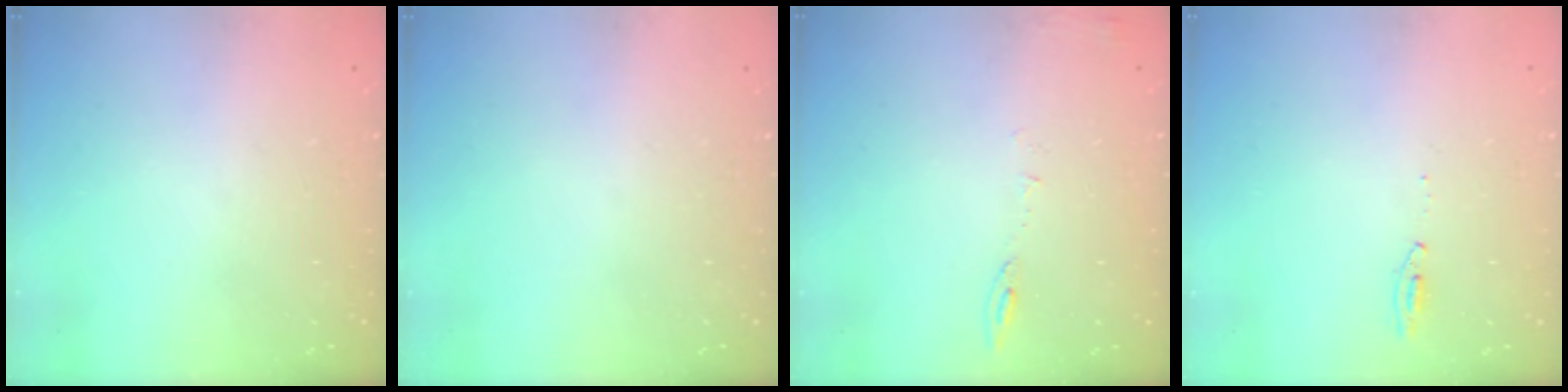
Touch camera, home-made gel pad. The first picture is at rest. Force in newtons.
{"total": 0.0}
{"total": 6.2, "press": 6.2, "slide": 0.9}
{"total": 4.3, "press": 4.1, "slide": 1.3}